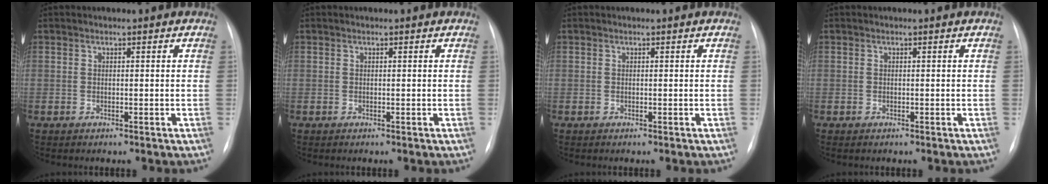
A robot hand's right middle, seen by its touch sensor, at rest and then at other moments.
{"total": 0.0}
{"total": 0.0}
{"total": 0.0}